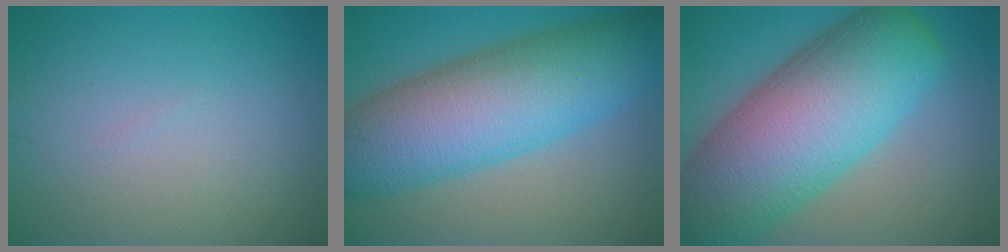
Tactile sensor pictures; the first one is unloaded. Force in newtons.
{"total": 12.3, "press": 12.3, "slide": 0.2}
{"total": 15.0, "press": 15.0, "slide": 0.5}